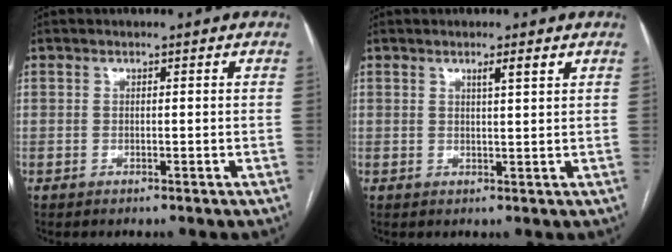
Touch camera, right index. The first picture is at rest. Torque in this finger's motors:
{"motor_torque": [0.12, -0.01, 0.05, 0.02]}